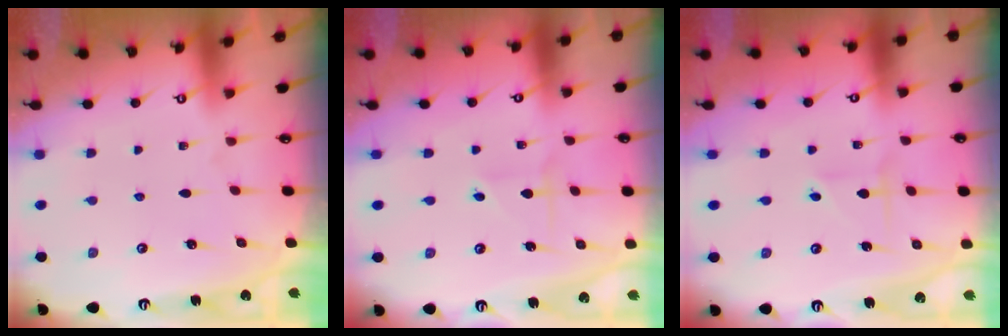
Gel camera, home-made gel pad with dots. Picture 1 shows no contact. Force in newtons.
{"total": 2.6, "press": 2.6, "slide": 0.2}
{"total": 1.8, "press": 1.8, "slide": 0.2}